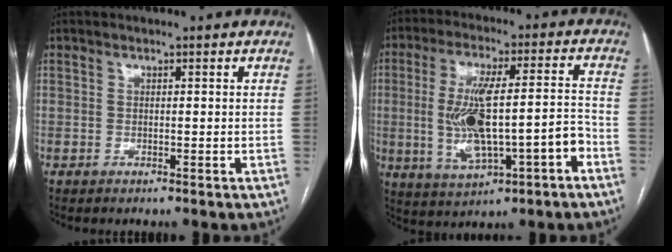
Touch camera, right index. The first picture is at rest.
{"total": 14.2, "force": [-3.2, 3.3, 13.4], "torque": [-0.246, 0.020, -0.039]}